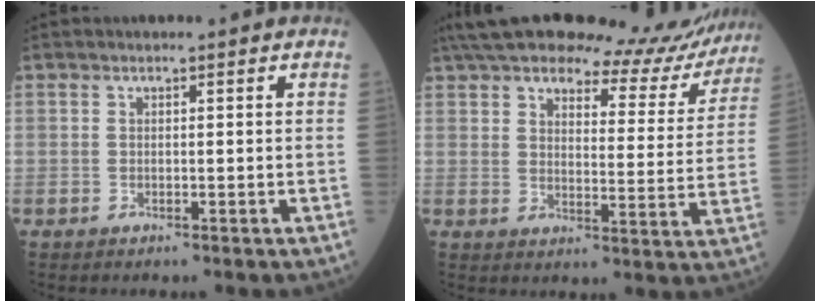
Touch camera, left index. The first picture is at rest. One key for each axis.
{"total": 21.5, "fx": 19.5, "fy": 5.0, "fz": 7.4, "tx": -0.111, "ty": -0.027, "tz": 0.245}